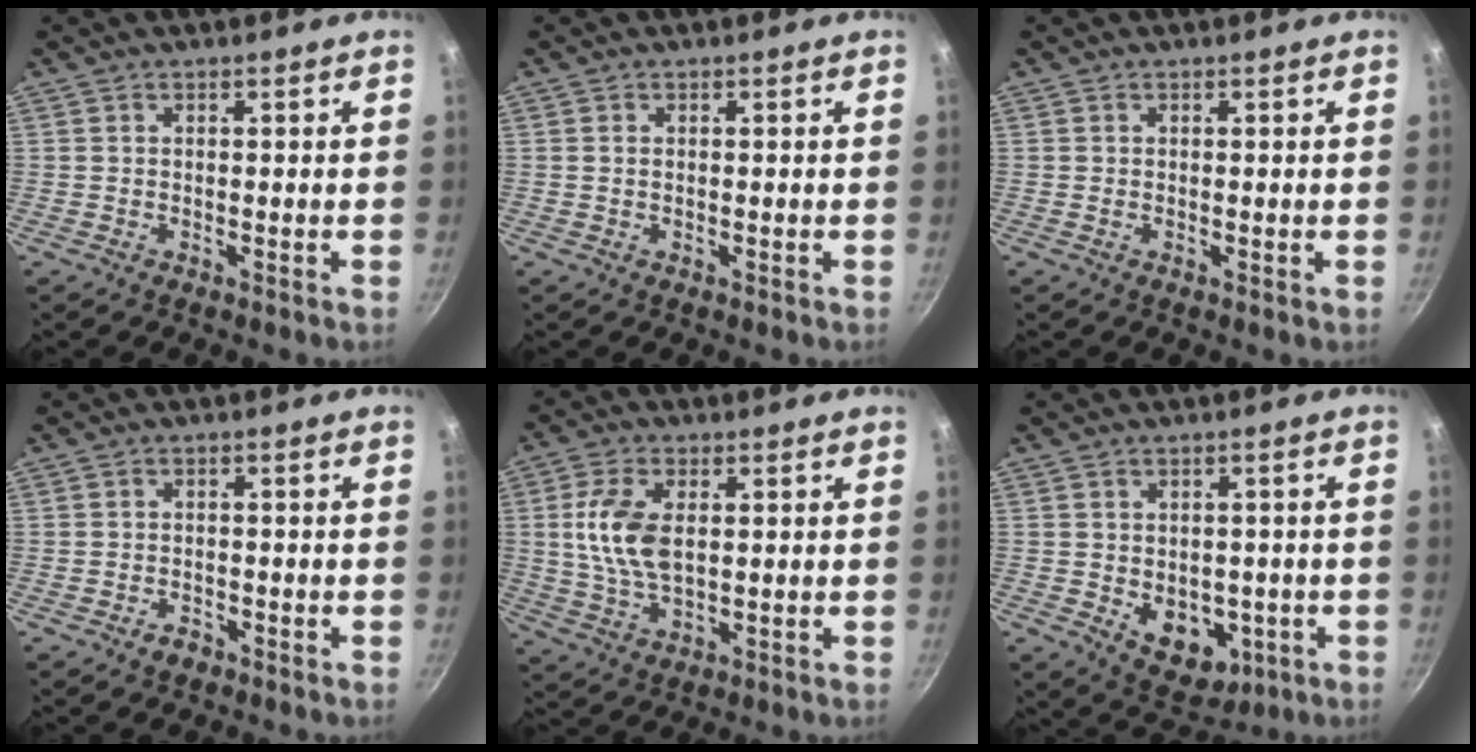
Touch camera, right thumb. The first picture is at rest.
{"total": 0.6, "force": [0.1, 0.4, 0.4], "torque": [-0.010, 0.000, 0.004]}
{"total": 0.0}
{"total": 1.9, "force": [-1.4, 1.2, 0.7], "torque": [-0.007, 0.016, -0.020]}
{"total": 10.0, "force": [1.5, 5.5, 8.3], "torque": [-0.164, -0.002, 0.031]}
{"total": 9.7, "force": [-2.3, 6.9, 6.4], "torque": [-0.054, -0.006, -0.014]}